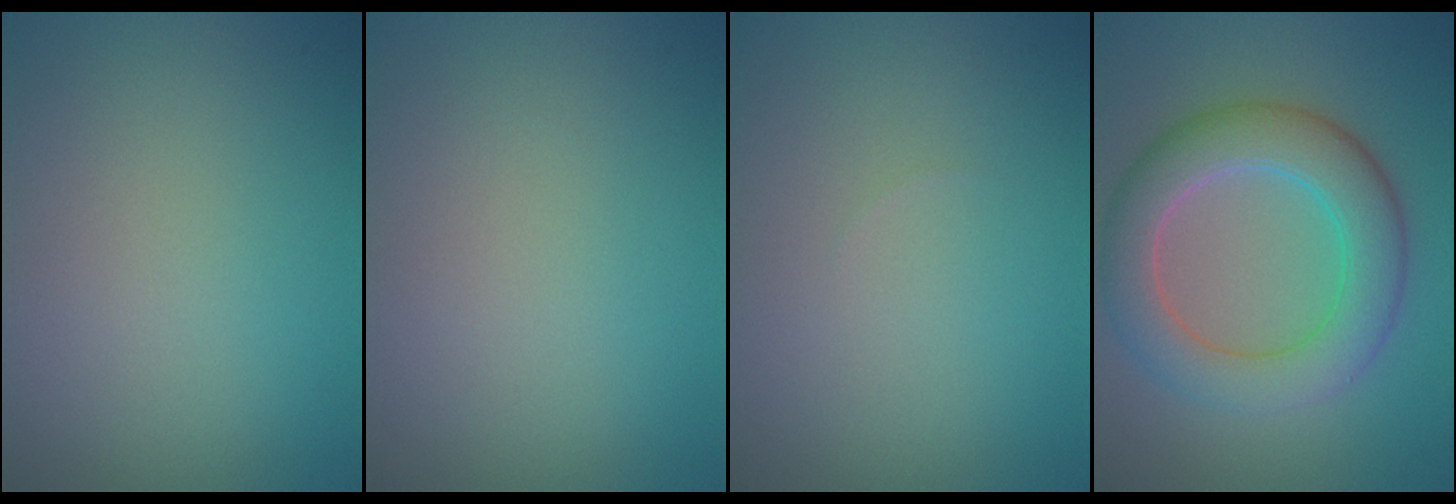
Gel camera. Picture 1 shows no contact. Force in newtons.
{"total": 0.0}
{"total": 0.0}
{"total": 6.6, "press": 6.6, "slide": 0.4}